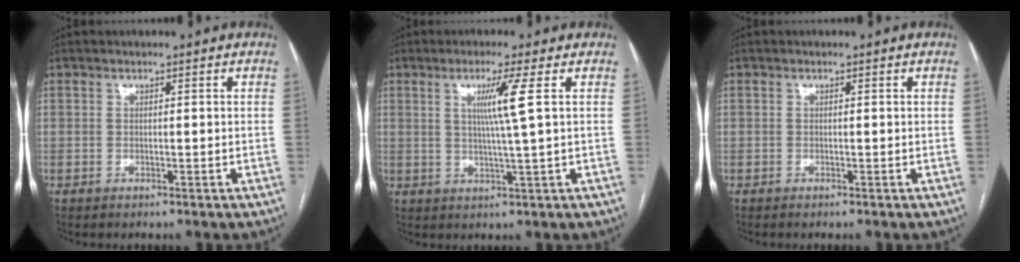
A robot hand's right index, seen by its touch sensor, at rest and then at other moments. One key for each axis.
{"total": 5.4, "fx": 1.4, "fy": -1.5, "fz": 5.0, "tx": -0.094, "ty": -0.005, "tz": 0.028}
{"total": 0.0}